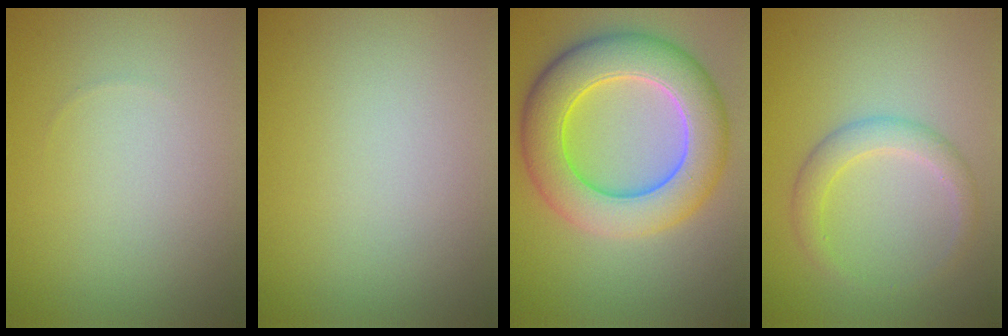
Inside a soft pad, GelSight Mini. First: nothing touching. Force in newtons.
{"total": 0.0}
{"total": 9.3, "press": 9.3, "slide": 0.6}
{"total": 2.5, "press": 2.5, "slide": 0.1}